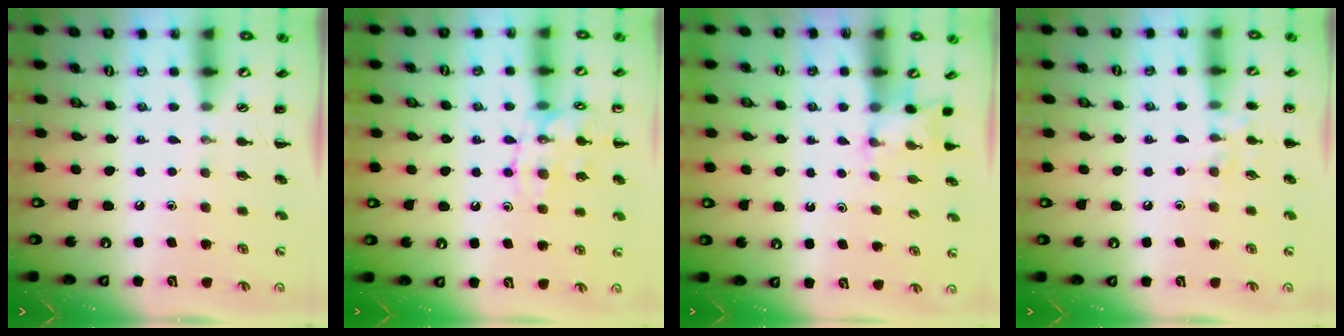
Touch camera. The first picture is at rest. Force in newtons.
{"total": 12.2, "press": 12.2, "slide": 0.8}
{"total": 2.6, "press": 2.5, "slide": 0.9}
{"total": 7.5, "press": 7.2, "slide": 1.8}